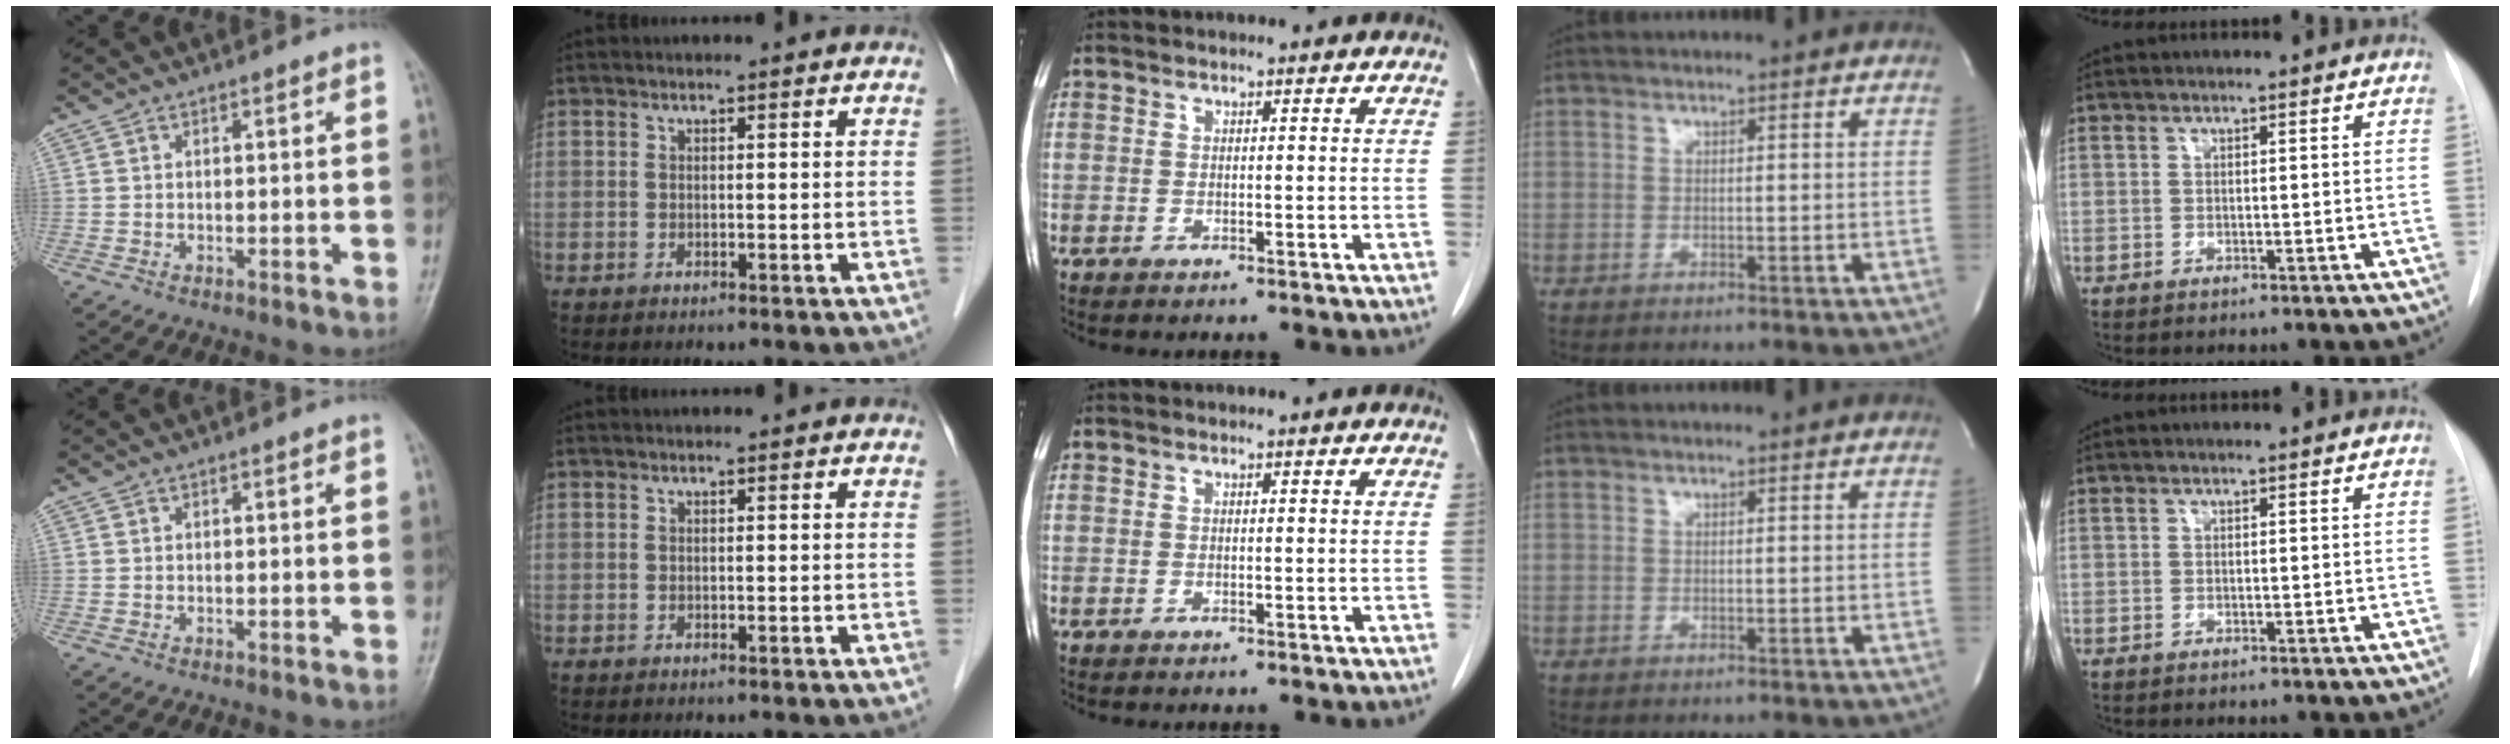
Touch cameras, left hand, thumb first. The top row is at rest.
{}